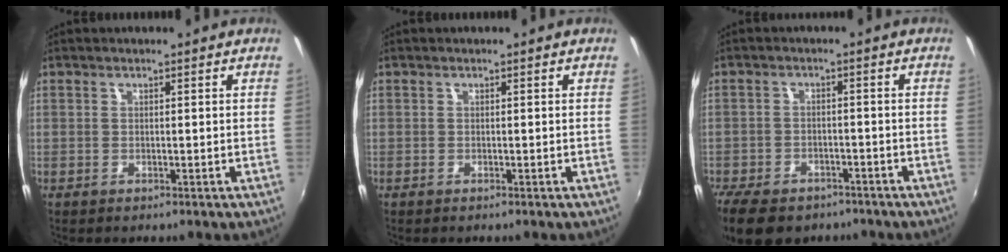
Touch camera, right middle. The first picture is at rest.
{"total": 0.0}
{"total": 12.3, "force": [-9.1, 6.1, 5.6], "torque": [-0.139, -0.022, -0.146]}